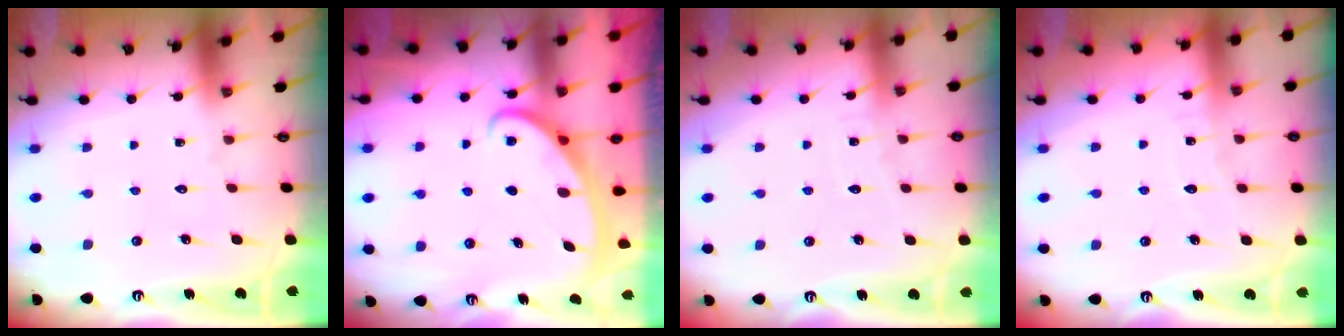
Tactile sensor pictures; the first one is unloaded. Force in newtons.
{"total": 2.7, "press": 2.6, "slide": 0.4}
{"total": 2.9, "press": 2.9, "slide": 0.4}
{"total": 3.1, "press": 3.1, "slide": 0.3}